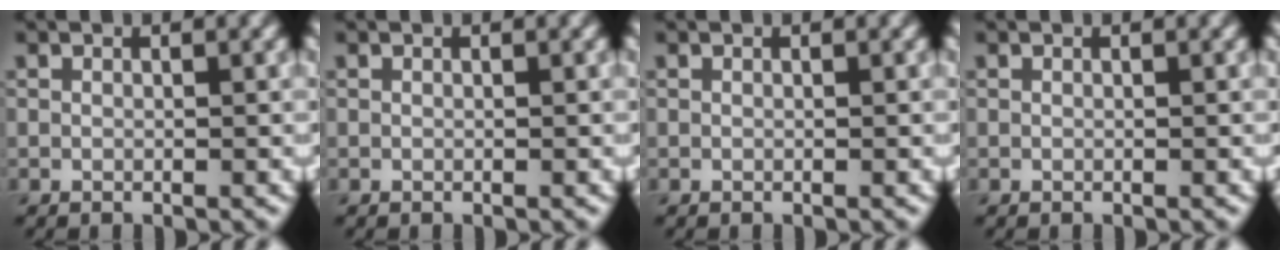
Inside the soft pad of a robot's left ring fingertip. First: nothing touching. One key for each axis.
{"total": 0.0}
{"total": 0.0}
{"total": 0.0}